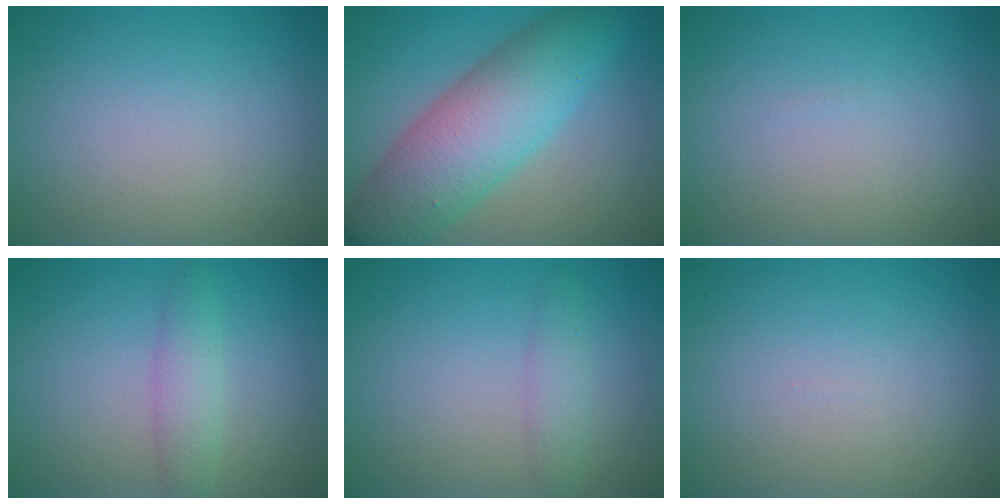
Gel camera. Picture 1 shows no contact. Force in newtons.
{"total": 9.3, "press": 9.3, "slide": 0.1}
{"total": 0.0}
{"total": 2.4, "press": 2.4, "slide": 0.1}
{"total": 1.8, "press": 1.8, "slide": 0.1}
{"total": 0.0}